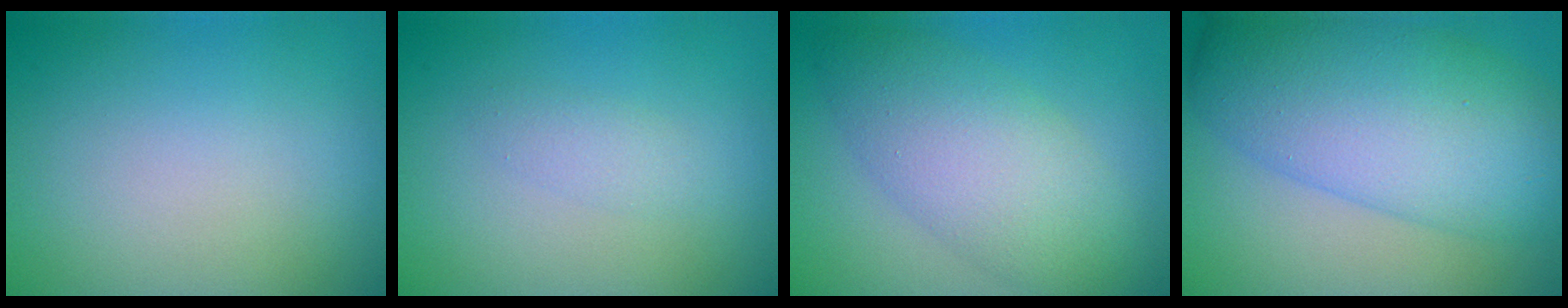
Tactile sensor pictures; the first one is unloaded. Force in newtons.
{"total": 1.3, "press": 1.3, "slide": 0.1}
{"total": 6.6, "press": 6.6, "slide": 0.1}
{"total": 10.9, "press": 10.9, "slide": 0.1}